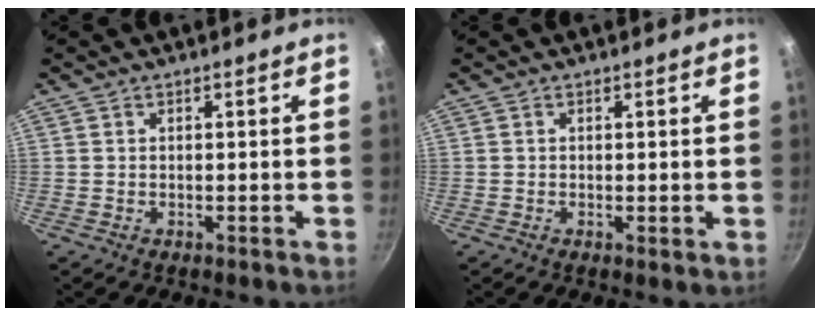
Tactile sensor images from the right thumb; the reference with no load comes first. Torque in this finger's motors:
{"motor_torque": [-0.48, -0.39, -0.19, 0.07, -0.01]}